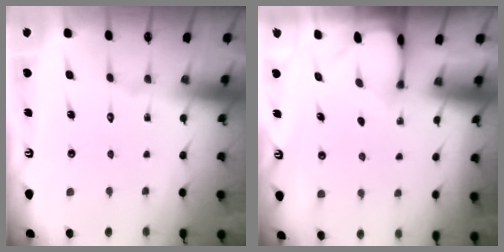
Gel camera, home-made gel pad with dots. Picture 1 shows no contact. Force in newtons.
{"total": 2.7, "press": 2.7, "slide": 0.3}